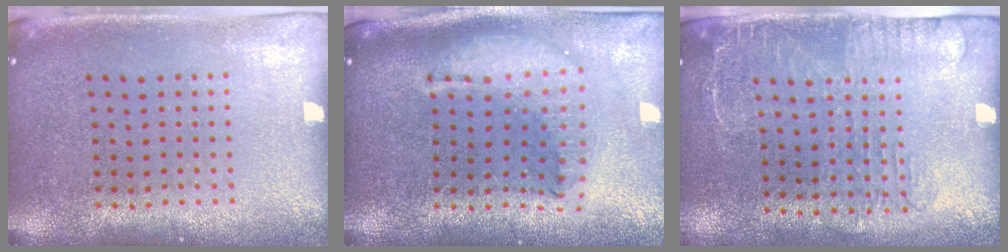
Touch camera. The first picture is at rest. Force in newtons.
{"total": 2.2, "press": 1.7, "slide": 1.4}
{"total": 1.6, "press": 1.2, "slide": 1.1}